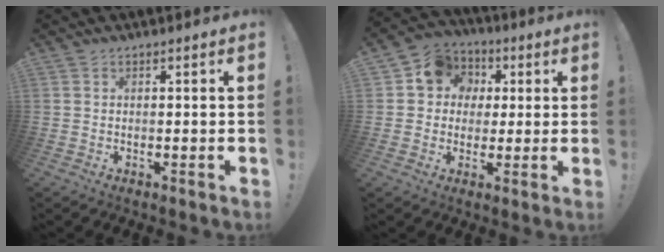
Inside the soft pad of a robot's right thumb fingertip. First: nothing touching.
{"total": 11.0, "force": [2.3, 9.9, 4.3], "torque": [-0.059, 0.006, 0.050]}